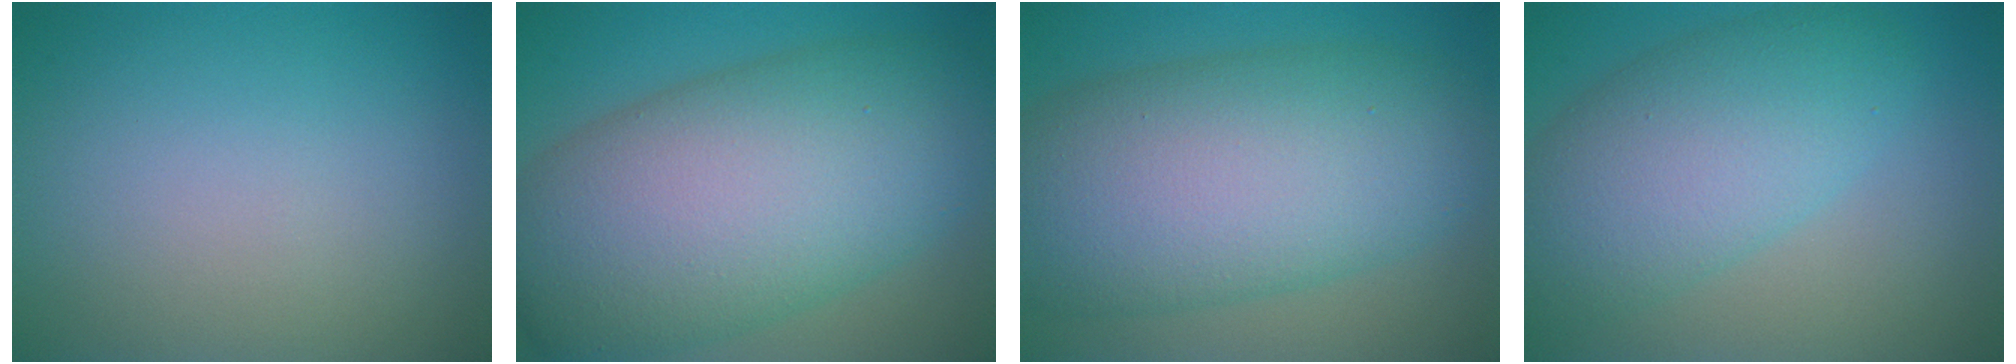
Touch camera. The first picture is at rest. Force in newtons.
{"total": 14.3, "press": 14.3, "slide": 0.6}
{"total": 12.7, "press": 12.7, "slide": 0.3}
{"total": 7.5, "press": 7.5, "slide": 0.3}